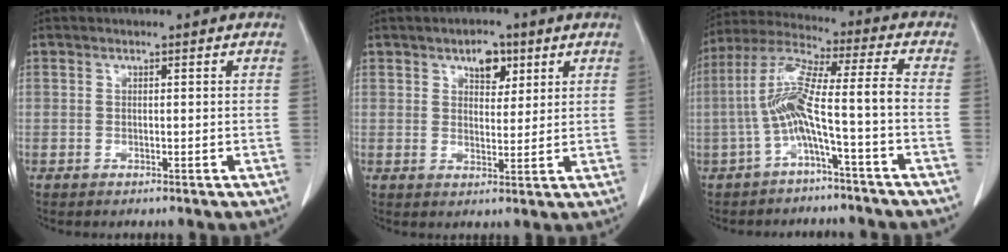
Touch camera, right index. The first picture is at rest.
{"total": 4.5, "force": [2.5, 2.5, 2.8], "torque": [-0.040, 0.003, 0.039]}
{"total": 9.9, "force": [-3.1, -0.3, 9.4], "torque": [-0.193, 0.034, -0.061]}